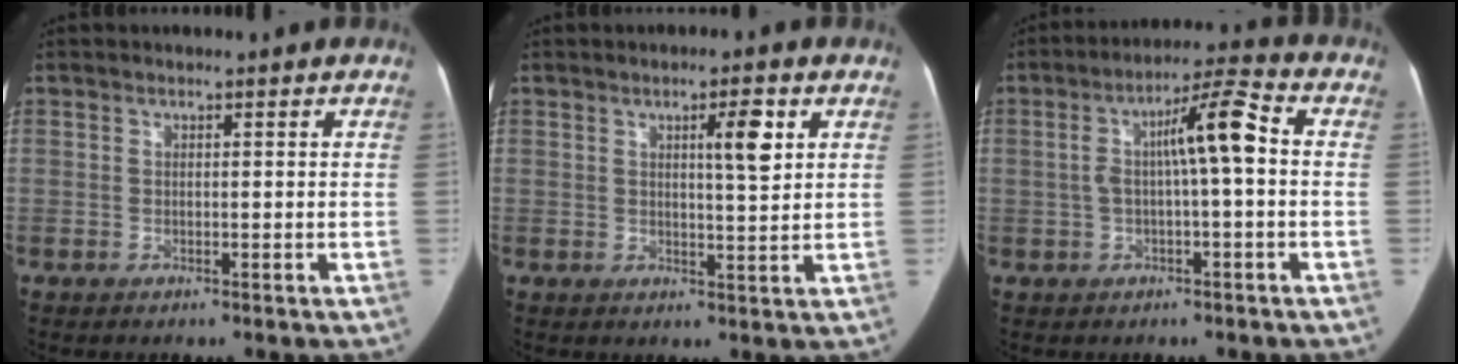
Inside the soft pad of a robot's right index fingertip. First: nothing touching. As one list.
[{"total": 4.8, "force": [2.0, 0.5, 4.4], "torque": [-0.061, 0.002, 0.030]}, {"total": 8.5, "force": [0.4, 1.0, 8.5], "torque": [-0.143, 0.033, 0.007]}]